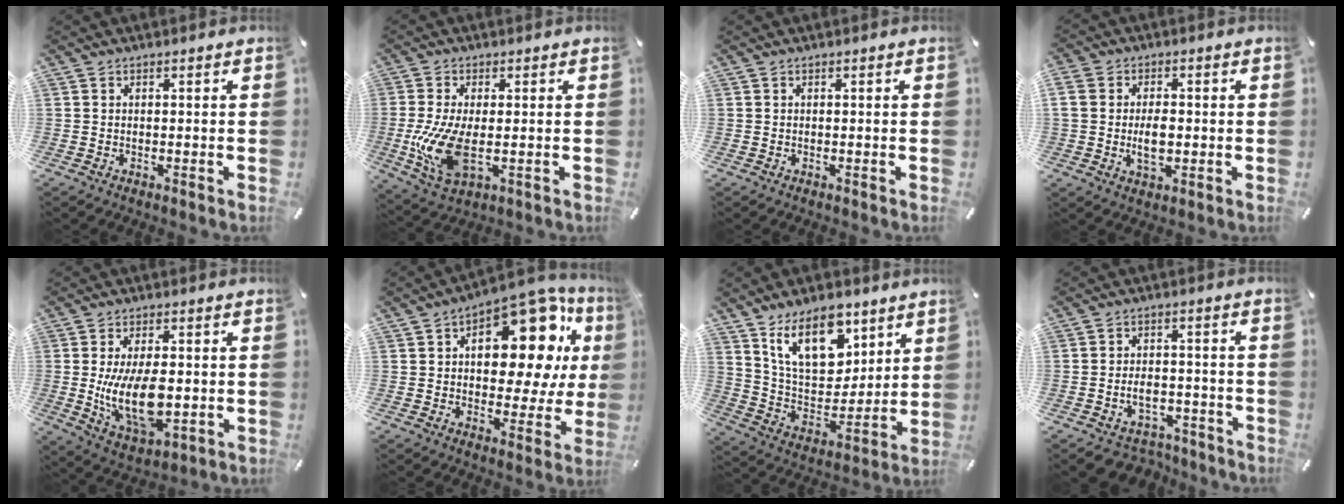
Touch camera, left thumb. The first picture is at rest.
{"total": 12.0, "force": [-1.0, 5.6, 10.6], "torque": [-0.246, -0.027, -0.015]}
{"total": 0.0}
{"total": 6.6, "force": [-0.4, 4.7, 4.6], "torque": [-0.082, -0.007, -0.013]}
{"total": 14.8, "force": [-0.9, 7.6, 12.7], "torque": [-0.245, -0.023, -0.015]}
{"total": 21.1, "force": [7.9, 11.3, 16.0], "torque": [-0.197, -0.066, 0.121]}
{"total": 17.0, "force": [10.4, 9.8, 9.2], "torque": [-0.157, -0.049, 0.190]}
{"total": 6.3, "force": [-2.8, 4.5, 3.3], "torque": [-0.060, 0.024, -0.048]}